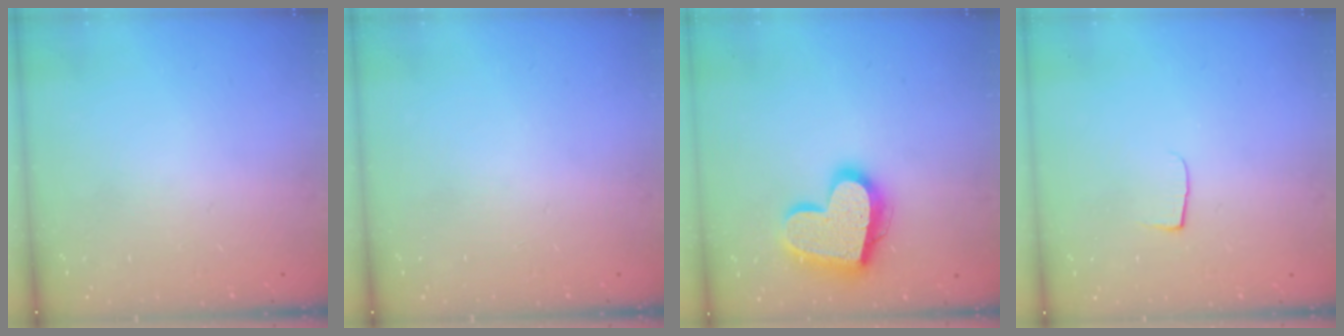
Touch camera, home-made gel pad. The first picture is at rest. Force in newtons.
{"total": 0.0}
{"total": 20.3, "press": 20.3, "slide": 1.5}
{"total": 4.2, "press": 4.1, "slide": 0.5}